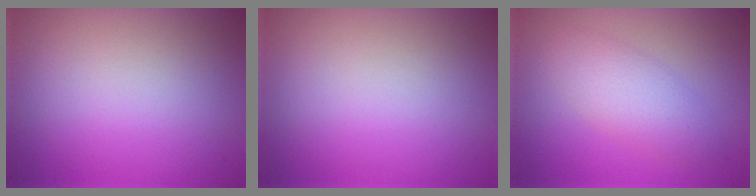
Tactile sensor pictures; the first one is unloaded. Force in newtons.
{"total": 0.0}
{"total": 3.5, "press": 3.5, "slide": 0.2}